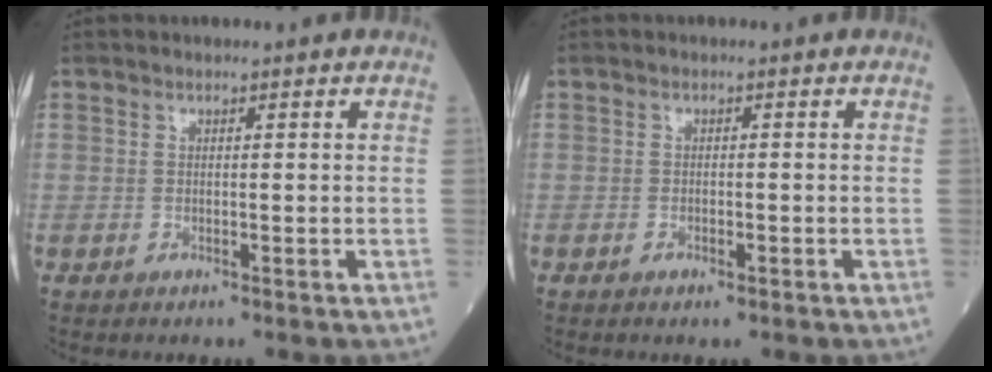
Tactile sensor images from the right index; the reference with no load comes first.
{"total": 1.0, "force": [-0.6, 0.3, 0.7], "torque": [-0.015, 0.000, -0.004]}